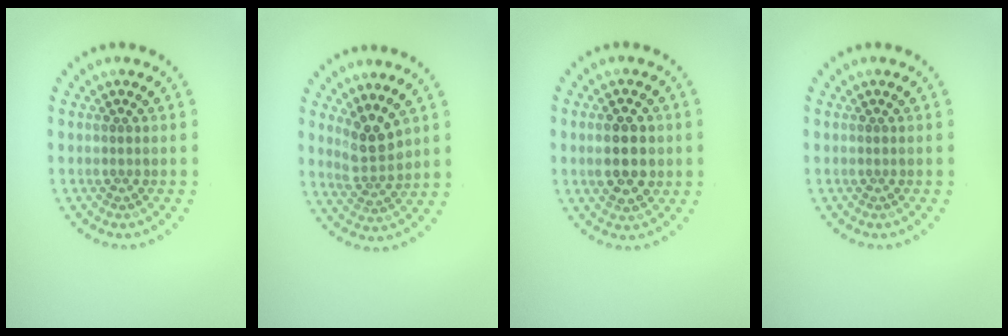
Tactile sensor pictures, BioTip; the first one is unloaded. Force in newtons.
{"total": 2.9, "press": 2.5, "slide": 1.4}
{"total": 4.7, "press": 4.7, "slide": 0.3}
{"total": 0.0}